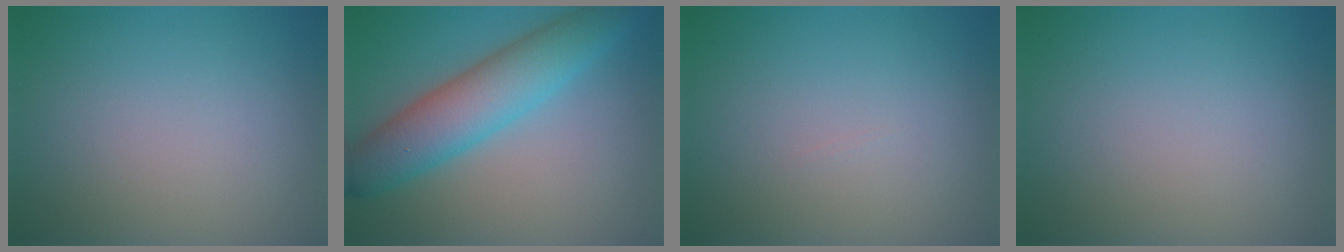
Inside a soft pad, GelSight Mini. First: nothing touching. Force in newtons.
{"total": 6.7, "press": 6.7, "slide": 0.1}
{"total": 0.0}
{"total": 0.0}